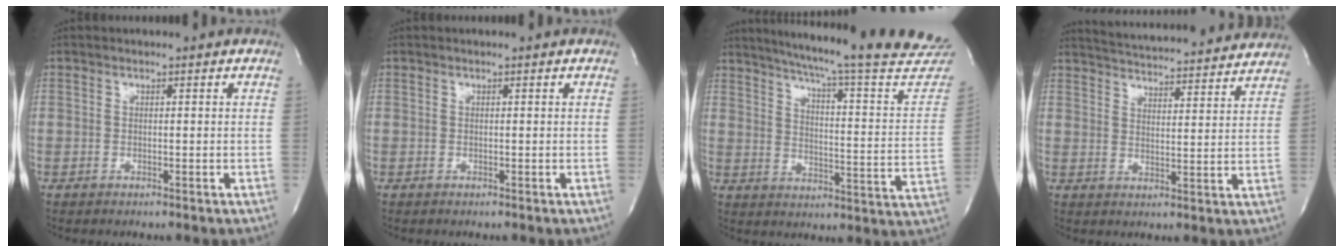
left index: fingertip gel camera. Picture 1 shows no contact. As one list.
[{"total": 0.0}, {"total": 29.0, "force": [26.2, 1.0, 12.5], "torque": [-0.188, -0.102, 0.316]}, {"total": 21.3, "force": [20.2, 1.9, 6.6], "torque": [-0.108, -0.009, 0.262]}]